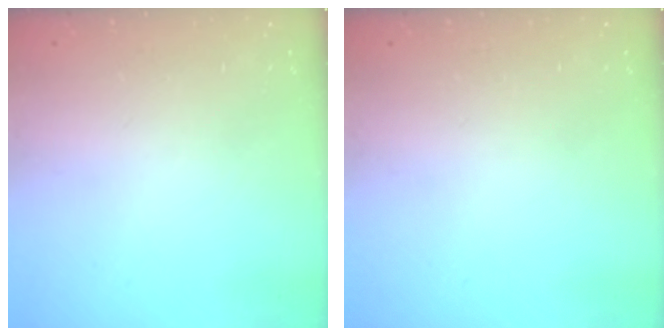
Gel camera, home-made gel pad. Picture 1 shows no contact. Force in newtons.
{"total": 0.0}